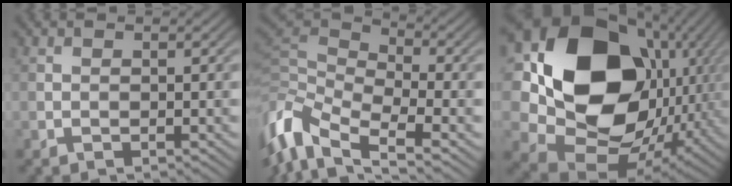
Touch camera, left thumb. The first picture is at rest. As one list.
[{"total": 11.7, "force": [-5.0, 5.5, 9.1], "torque": [-0.222, -0.002, -0.108]}, {"total": 20.3, "force": [4.0, 15.7, 12.2], "torque": [-0.280, -0.018, 0.102]}]